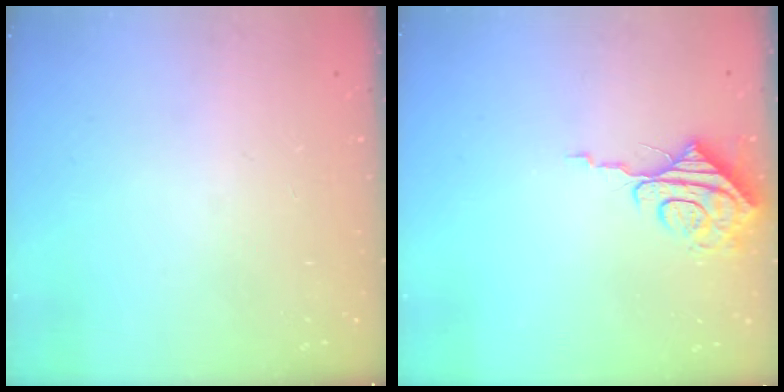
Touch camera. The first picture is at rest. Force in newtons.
{"total": 8.4, "press": 8.3, "slide": 0.8}